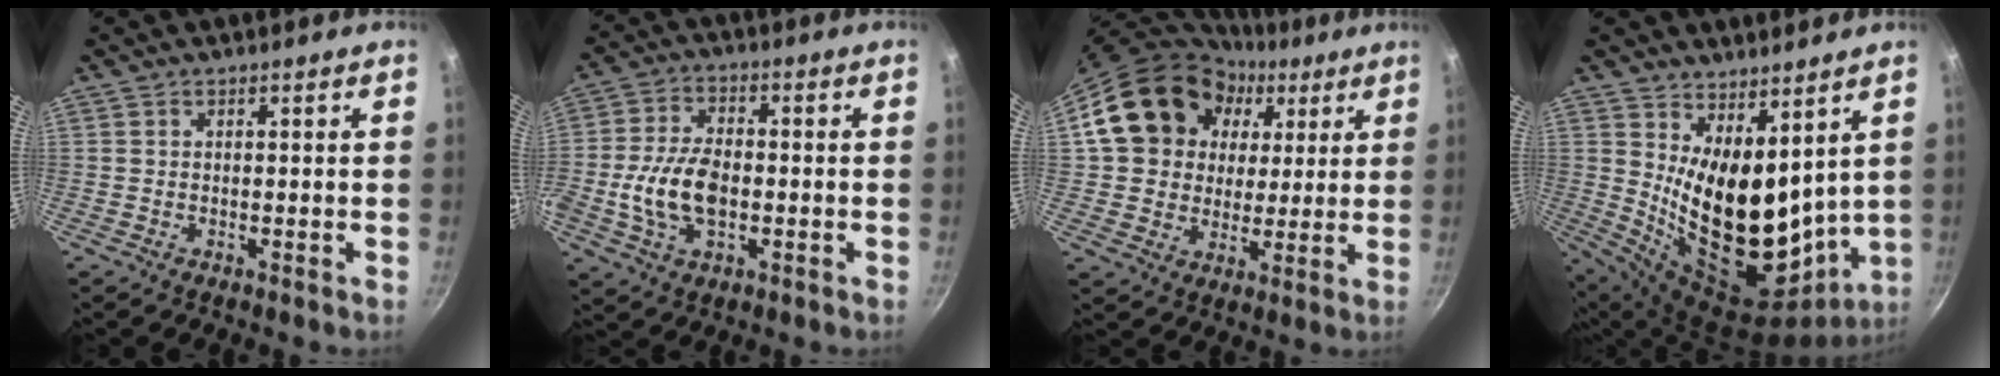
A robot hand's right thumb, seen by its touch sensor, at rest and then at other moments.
{"total": 11.3, "force": [-1.9, 6.7, 8.8], "torque": [-0.163, 0.020, -0.040]}
{"total": 19.8, "force": [6.0, 16.5, 9.2], "torque": [-0.147, 0.021, 0.102]}
{"total": 18.8, "force": [5.9, 9.8, 14.9], "torque": [-0.202, -0.082, 0.127]}